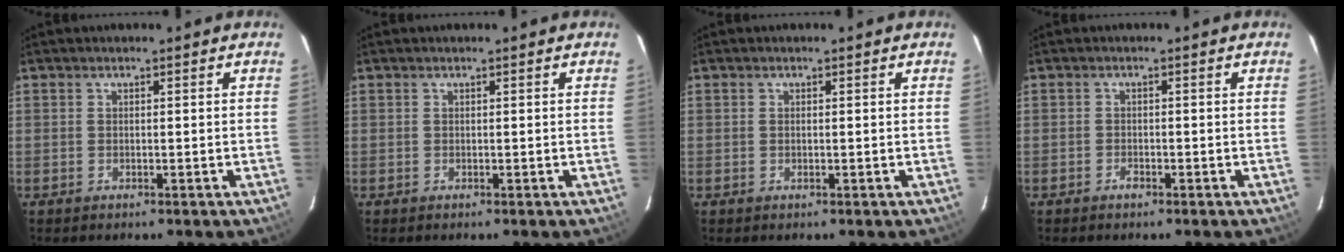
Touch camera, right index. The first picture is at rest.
{"total": 0.0}
{"total": 0.6, "force": [0.0, 0.0, 0.6], "torque": [-0.011, 0.001, -0.001]}
{"total": 1.3, "force": [-1.0, 0.6, 0.5], "torque": [-0.009, 0.001, -0.019]}